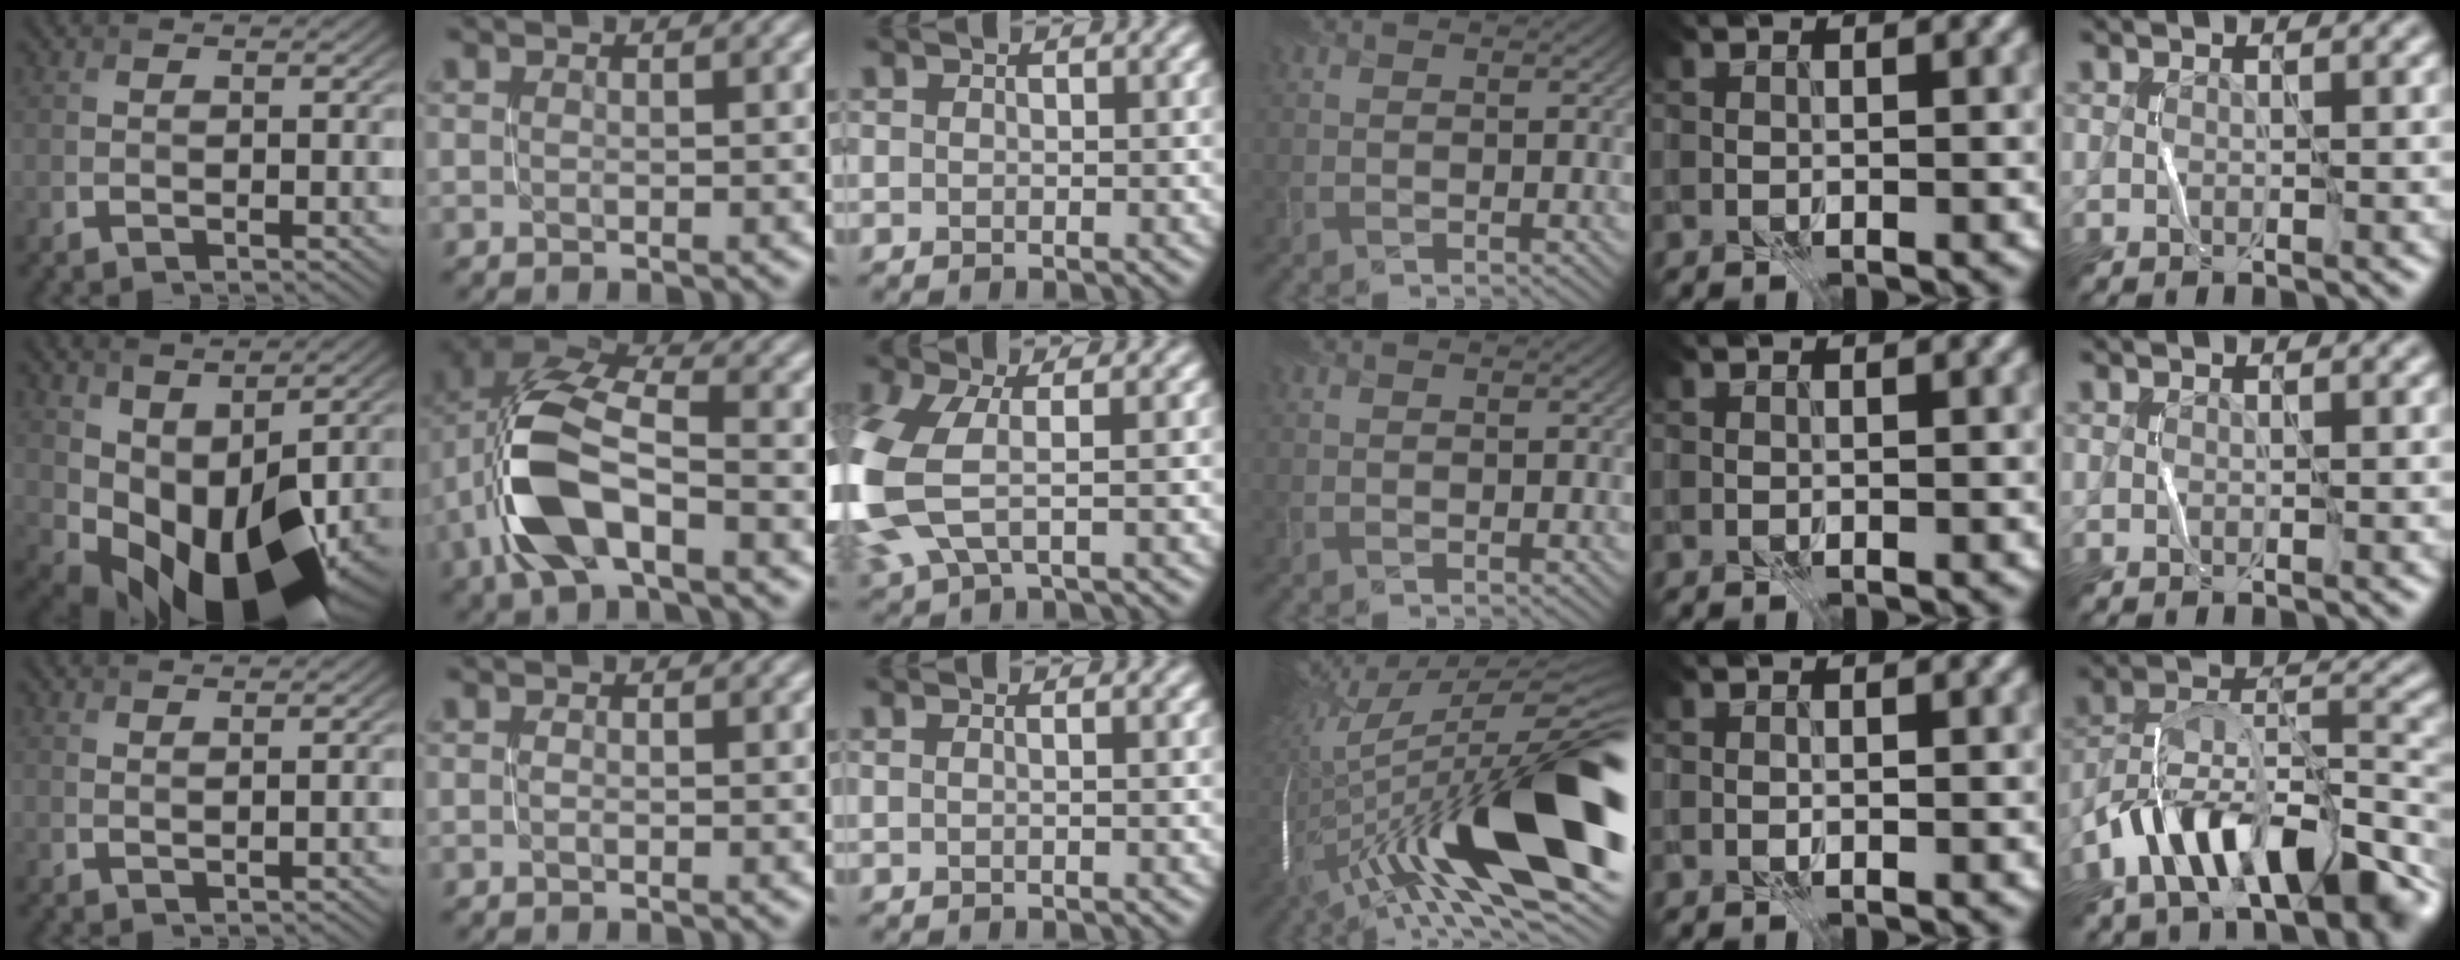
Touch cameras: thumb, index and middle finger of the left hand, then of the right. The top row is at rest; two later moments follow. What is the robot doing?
{"motion": "close", "object": "stapler"}